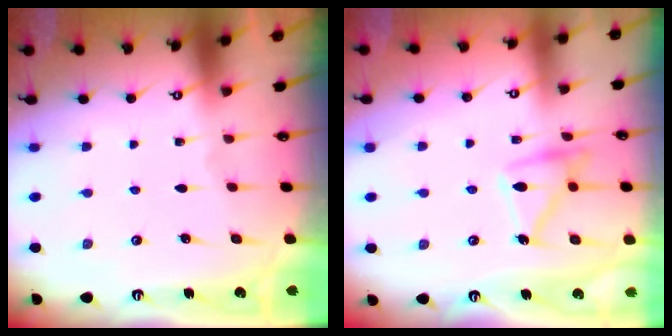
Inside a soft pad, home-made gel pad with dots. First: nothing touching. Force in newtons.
{"total": 14.4, "press": 14.4, "slide": 1.0}